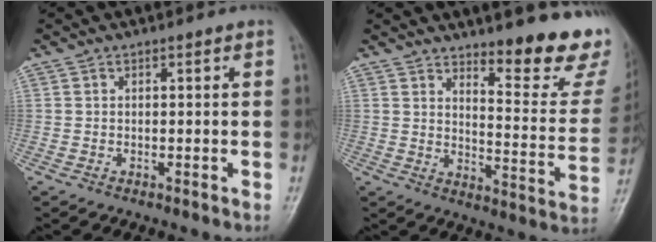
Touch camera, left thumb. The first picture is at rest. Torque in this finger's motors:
{"motor_torque": [0.52, 0.19, 0.02, -1.13, 0.09]}